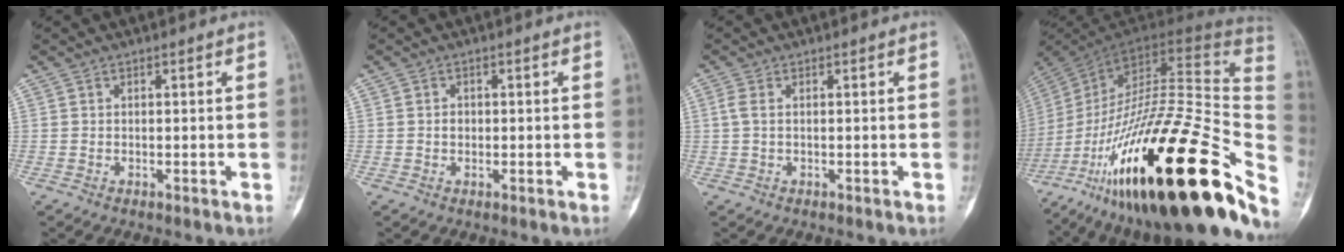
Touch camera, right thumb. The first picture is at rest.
{"total": 1.2, "force": [-0.1, 1.1, 0.6], "torque": [0.000, 0.004, -0.002]}
{"total": 1.9, "force": [0.4, 1.0, 1.6], "torque": [-0.046, 0.008, 0.010]}
{"total": 45.4, "force": [-18.2, 14.1, 39.1], "torque": [-0.547, 0.054, -0.292]}